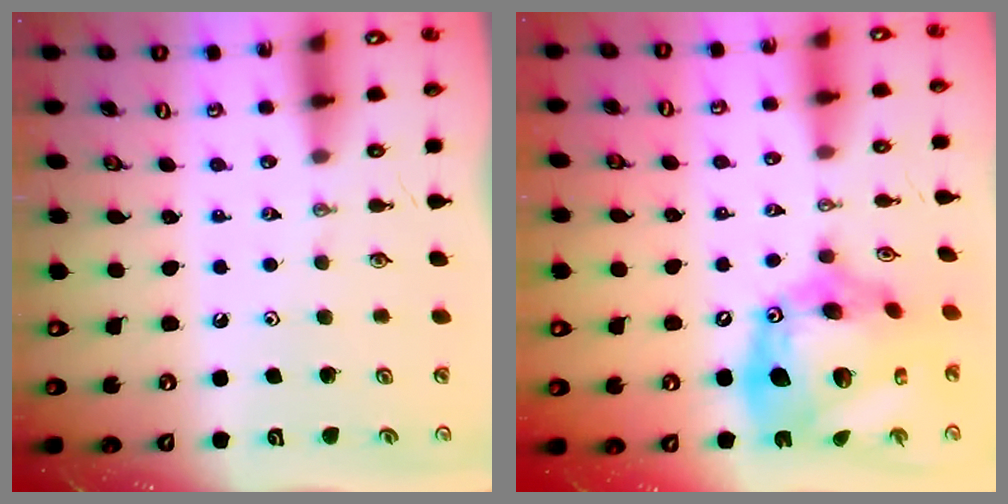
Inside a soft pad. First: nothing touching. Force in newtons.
{"total": 25.3, "press": 25.2, "slide": 3.0}